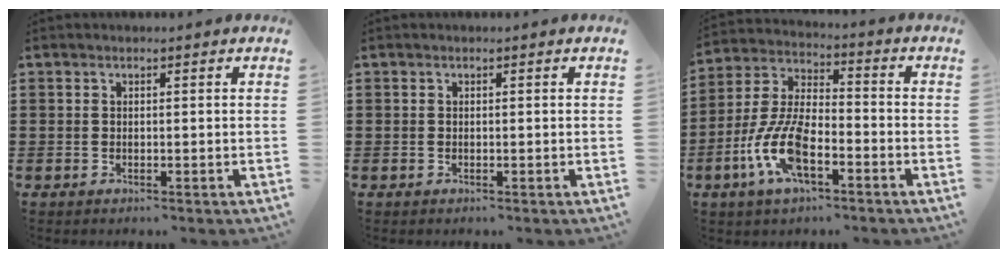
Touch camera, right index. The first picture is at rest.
{"total": 0.0}
{"total": 10.1, "force": [-4.2, 4.3, 8.2], "torque": [-0.202, -0.009, -0.084]}